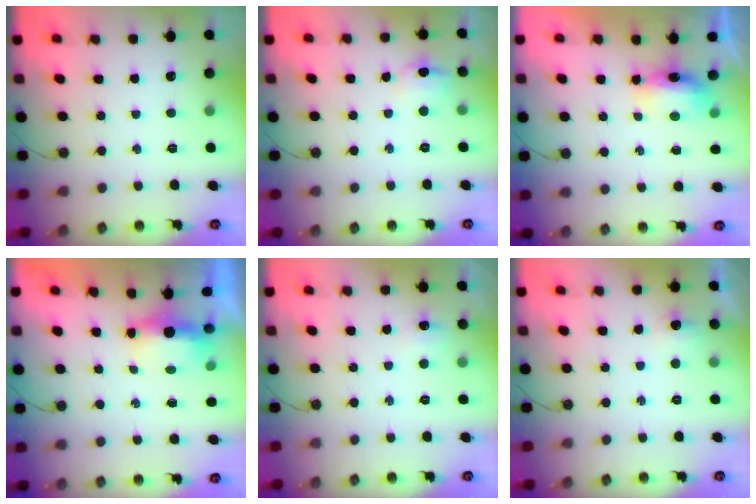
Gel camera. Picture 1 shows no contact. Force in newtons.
{"total": 5.2, "press": 4.9, "slide": 1.6}
{"total": 6.4, "press": 6.4, "slide": 0.2}
{"total": 5.2, "press": 5.0, "slide": 1.1}
{"total": 5.6, "press": 5.6, "slide": 0.8}
{"total": 5.4, "press": 5.4, "slide": 0.7}